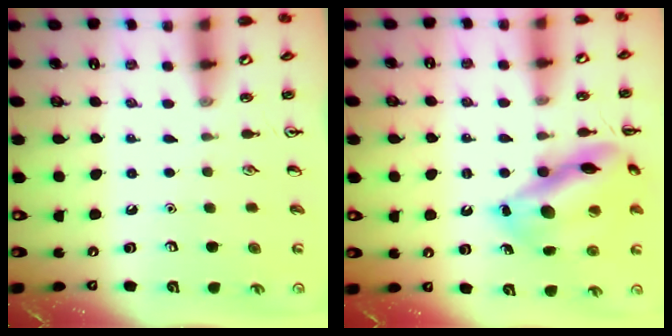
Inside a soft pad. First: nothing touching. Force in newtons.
{"total": 16.2, "press": 16.2, "slide": 1.5}